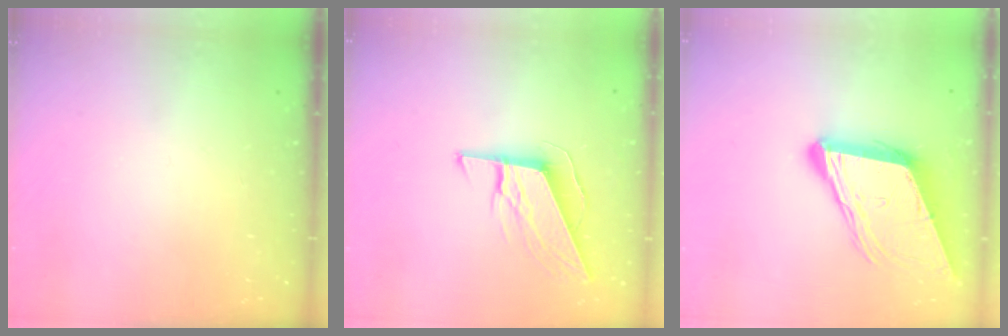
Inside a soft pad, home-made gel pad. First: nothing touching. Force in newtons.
{"total": 10.1, "press": 10.0, "slide": 1.6}
{"total": 12.8, "press": 12.3, "slide": 3.6}